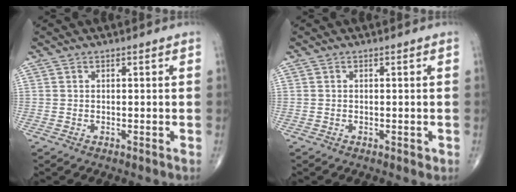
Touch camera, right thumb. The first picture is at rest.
{"total": 0.6, "force": [-0.2, 0.4, 0.5], "torque": [-0.006, -0.001, -0.004]}